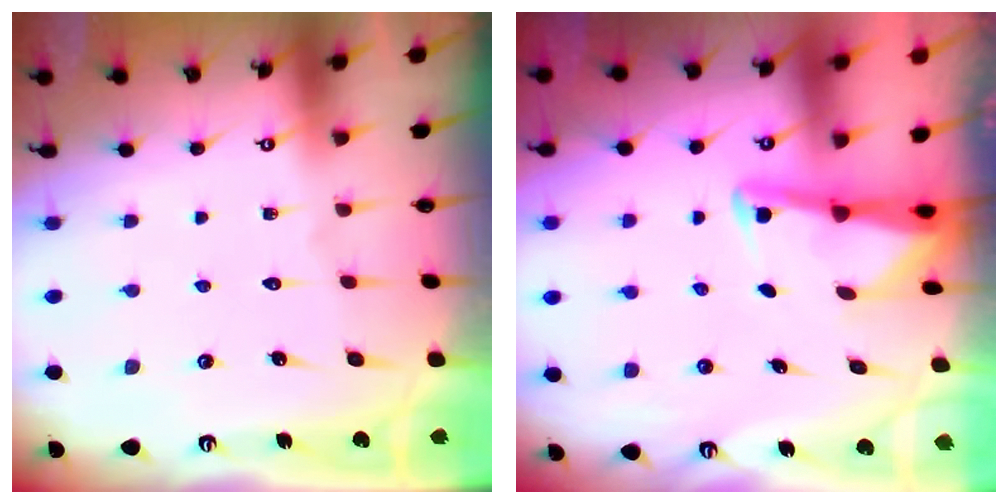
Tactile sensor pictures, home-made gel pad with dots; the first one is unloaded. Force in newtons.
{"total": 2.9, "press": 2.8, "slide": 0.3}